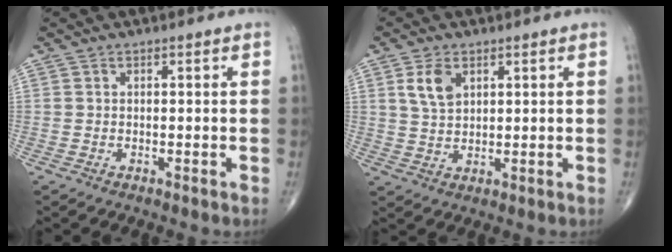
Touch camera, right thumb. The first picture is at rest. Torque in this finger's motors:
{"motor_torque": [-0.45, 0.62, 0.65, 0.28, 0.03]}